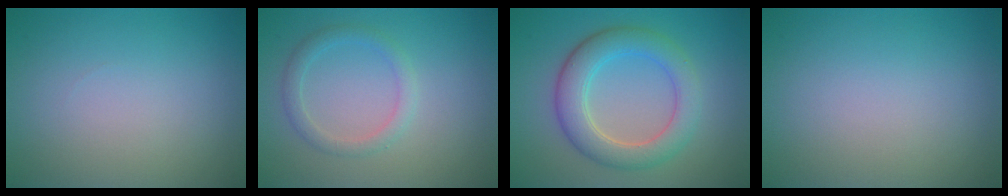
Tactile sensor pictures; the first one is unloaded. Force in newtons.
{"total": 1.9, "press": 1.9, "slide": 0.0}
{"total": 5.3, "press": 5.2, "slide": 0.5}
{"total": 0.0}